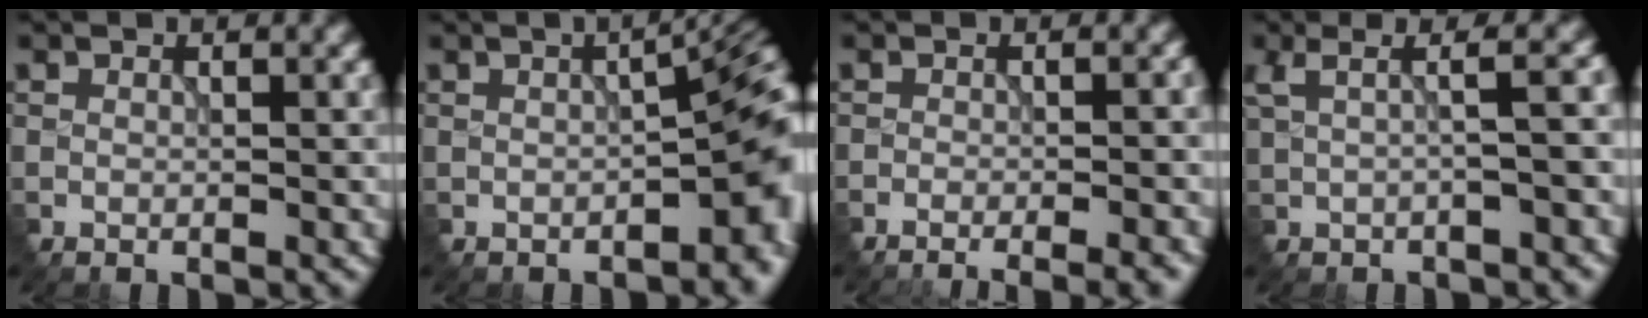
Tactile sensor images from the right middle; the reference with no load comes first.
{"total": 7.8, "force": [-1.2, 2.5, 7.3], "torque": [-0.078, -0.003, -0.008]}
{"total": 5.3, "force": [-2.8, 1.8, 4.1], "torque": [-0.016, 0.010, -0.027]}
{"total": 4.4, "force": [0.7, 1.2, 4.2], "torque": [-0.051, 0.020, 0.019]}